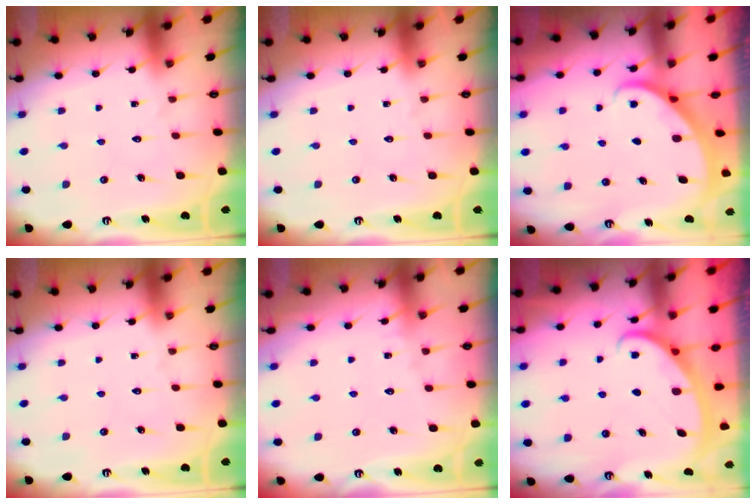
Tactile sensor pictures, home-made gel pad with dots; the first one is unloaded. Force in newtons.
{"total": 0.0}
{"total": 2.0, "press": 2.0, "slide": 0.2}
{"total": 0.0}
{"total": 2.5, "press": 2.5, "slide": 0.2}
{"total": 2.6, "press": 2.6, "slide": 0.4}